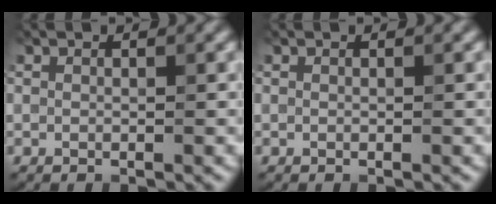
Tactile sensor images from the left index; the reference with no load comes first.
{"total": 0.0}